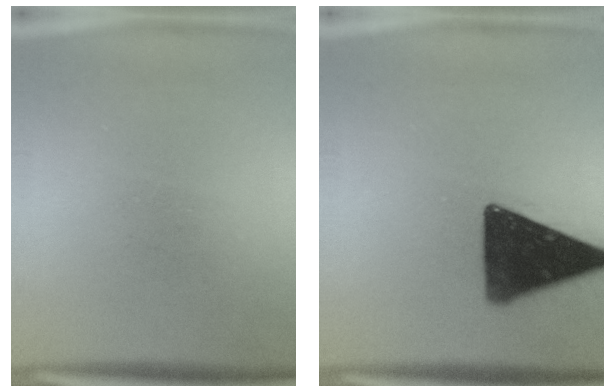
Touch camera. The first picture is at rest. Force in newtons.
{"total": 16.3}